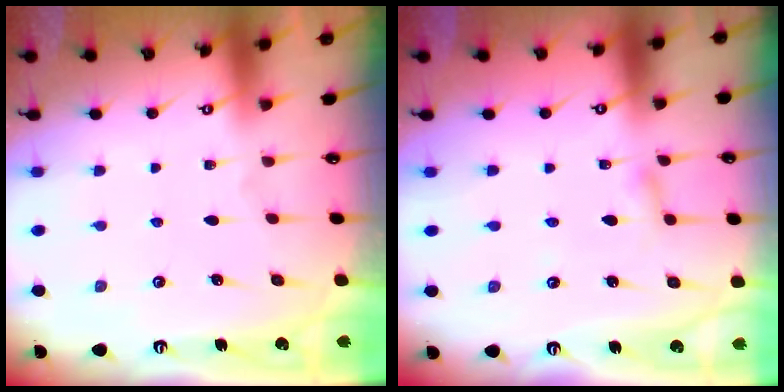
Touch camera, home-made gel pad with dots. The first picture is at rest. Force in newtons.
{"total": 2.7, "press": 2.7, "slide": 0.2}